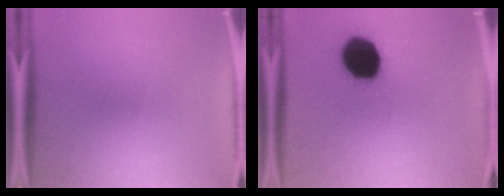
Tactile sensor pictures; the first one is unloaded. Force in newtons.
{"total": 17.2}